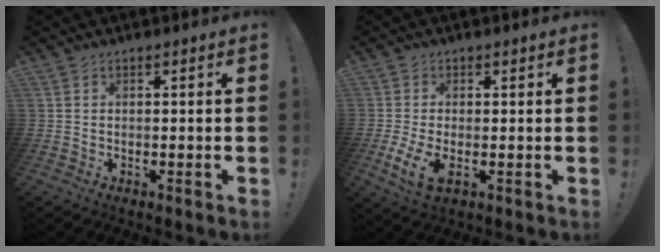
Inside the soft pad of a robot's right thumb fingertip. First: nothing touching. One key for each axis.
{"total": 6.7, "fx": -1.0, "fy": 3.7, "fz": 5.5, "tx": -0.105, "ty": -0.007, "tz": -0.015}